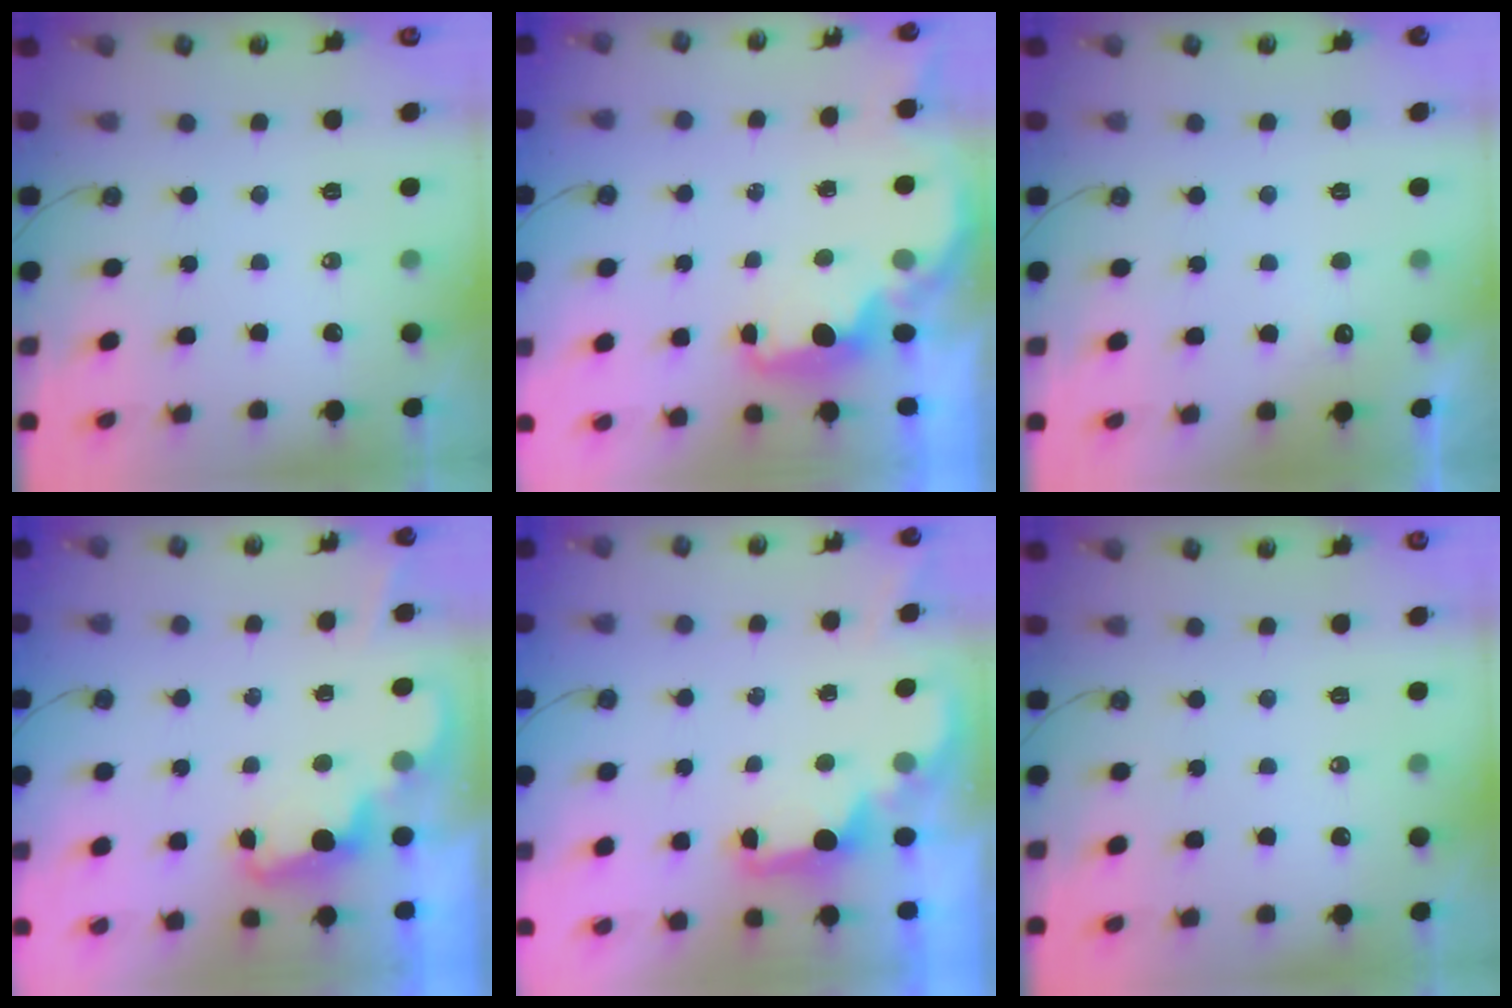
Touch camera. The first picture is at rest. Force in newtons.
{"total": 2.1, "press": 2.0, "slide": 0.8}
{"total": 4.3, "press": 4.2, "slide": 1.1}
{"total": 2.3, "press": 2.2, "slide": 0.5}
{"total": 2.0, "press": 1.9, "slide": 0.7}
{"total": 0.0}